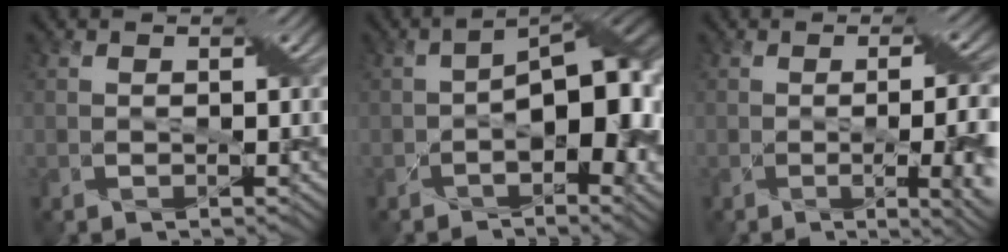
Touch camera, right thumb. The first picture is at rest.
{"total": 14.7, "force": [-1.9, 7.3, 12.6], "torque": [-0.164, -0.022, -0.017]}
{"total": 9.5, "force": [-1.6, 3.4, 8.7], "torque": [-0.094, -0.005, -0.016]}